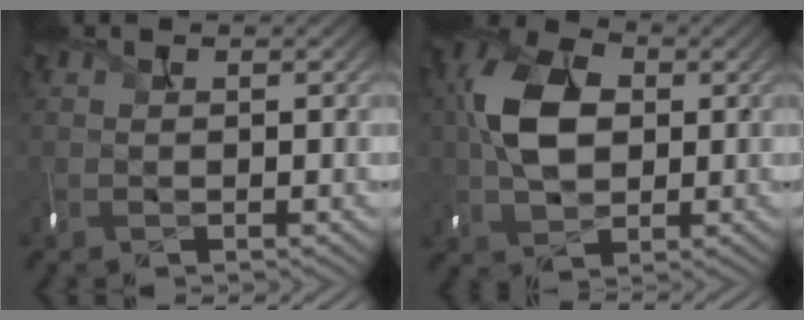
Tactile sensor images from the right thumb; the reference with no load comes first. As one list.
[{"total": 7.9, "force": [0.8, 5.5, 5.6], "torque": [-0.128, 0.007, 0.004]}]